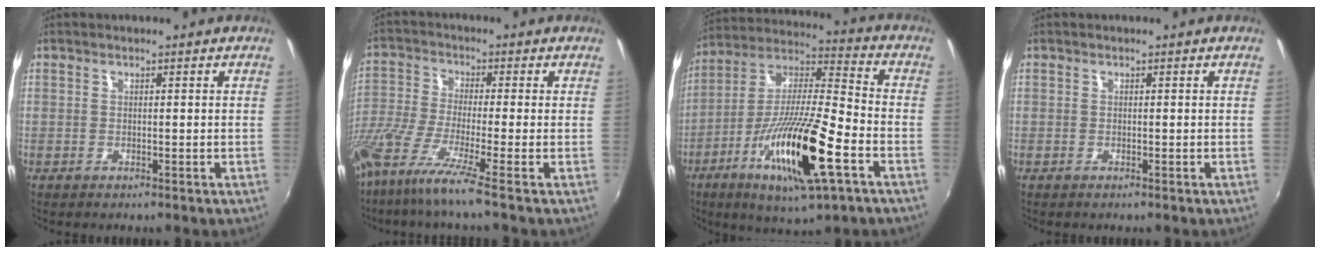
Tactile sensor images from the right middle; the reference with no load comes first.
{"total": 12.3, "force": [-9.0, -1.3, 8.3], "torque": [-0.169, -0.052, -0.166]}
{"total": 19.9, "force": [-8.3, 3.6, 17.7], "torque": [-0.331, -0.031, -0.156]}
{"total": 0.0}